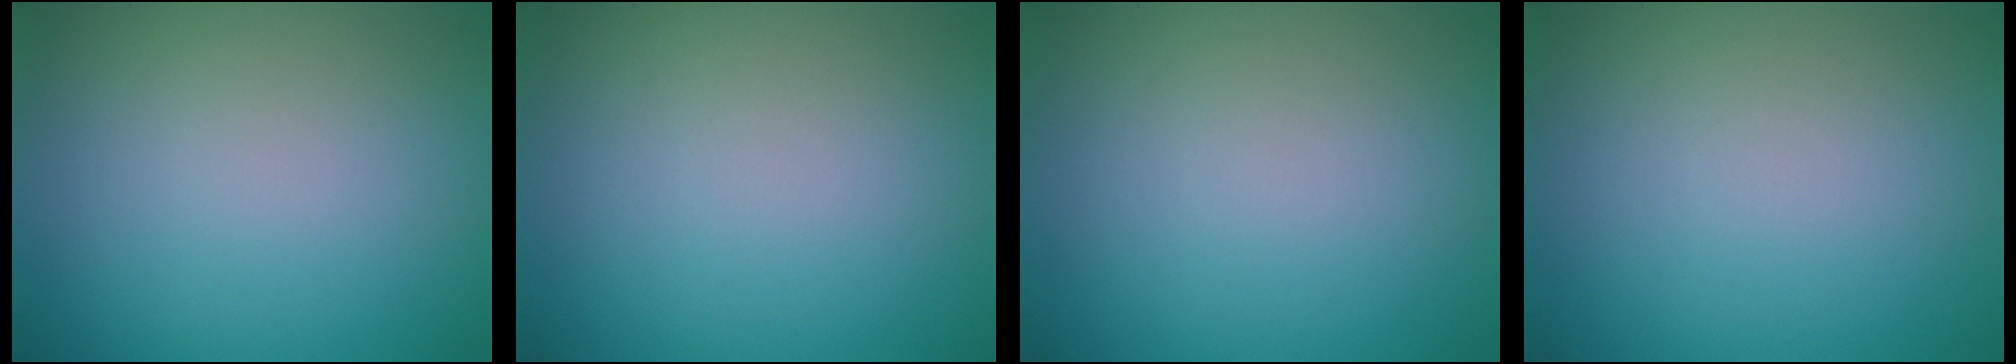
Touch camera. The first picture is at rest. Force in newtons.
{"total": 0.0}
{"total": 0.0}
{"total": 0.0}